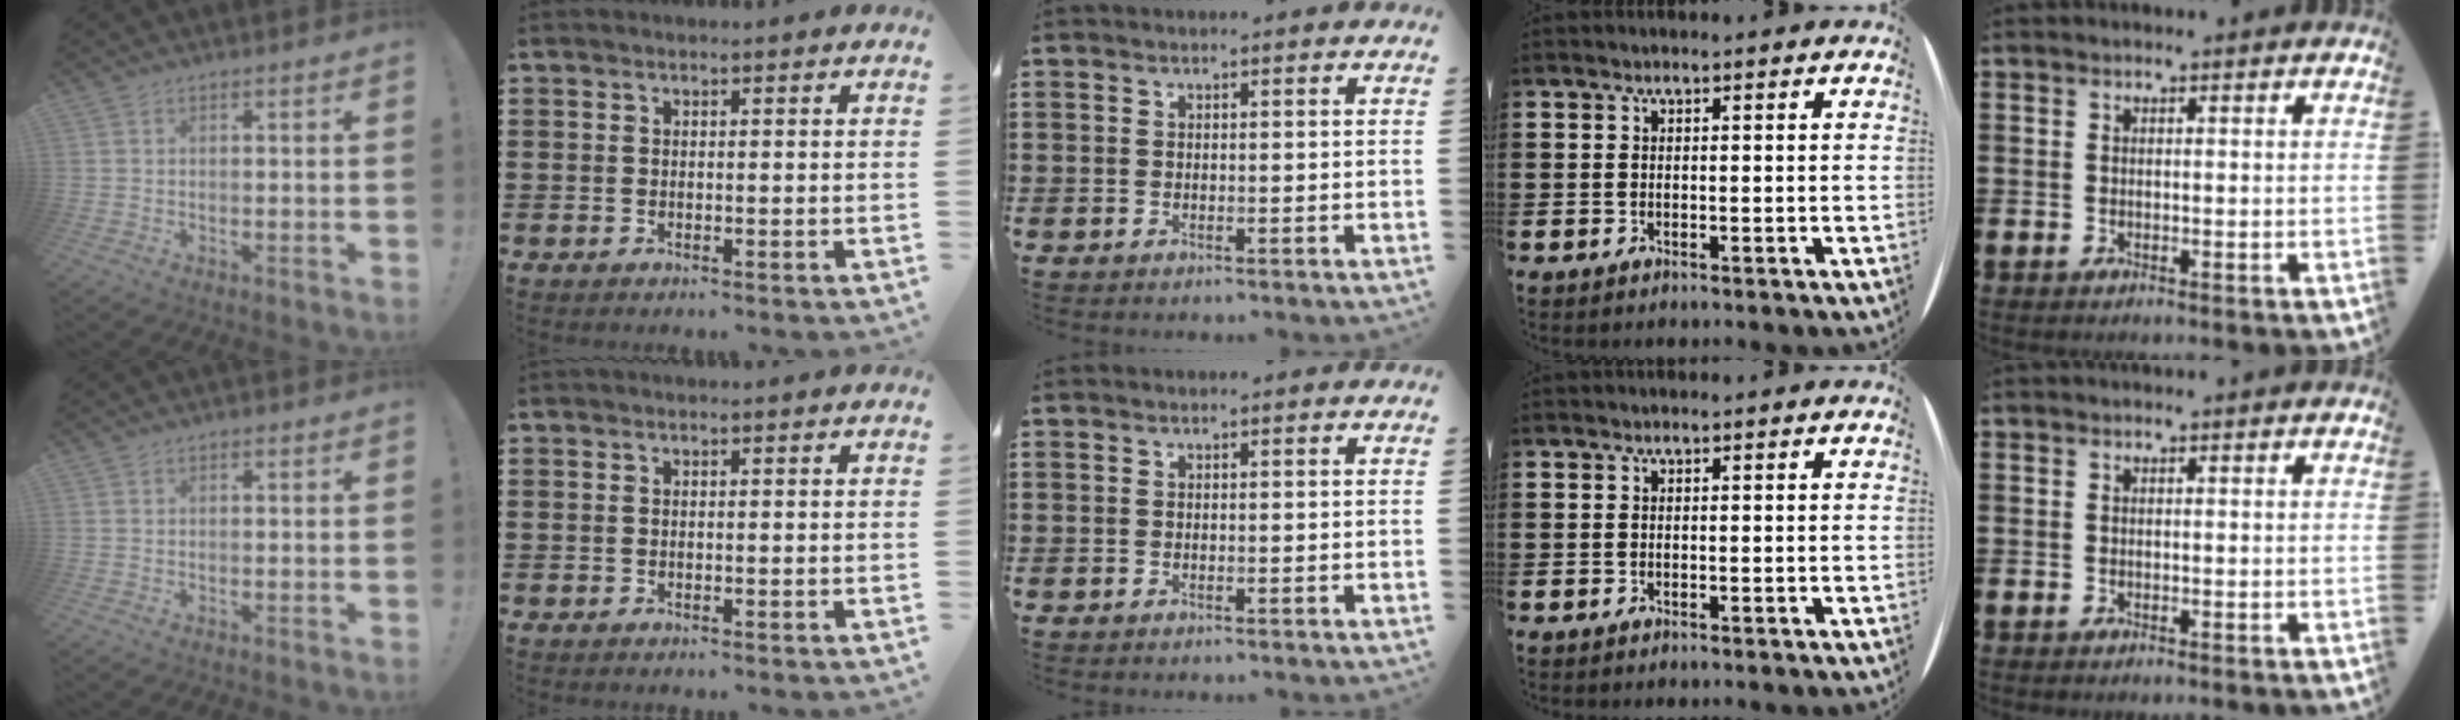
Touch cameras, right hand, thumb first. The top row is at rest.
{}